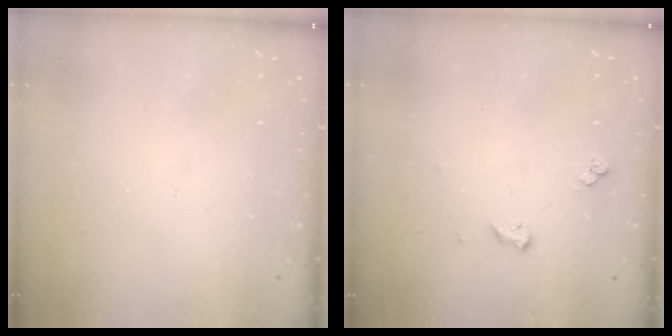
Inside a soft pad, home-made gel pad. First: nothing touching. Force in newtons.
{"total": 6.0, "press": 5.7, "slide": 1.7}